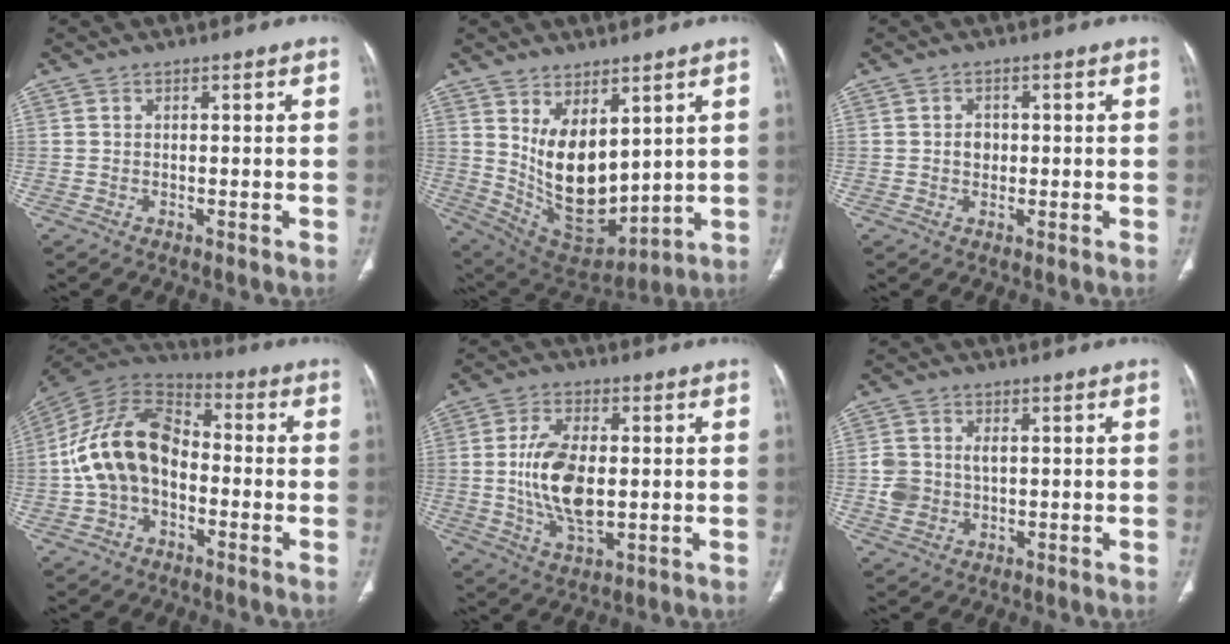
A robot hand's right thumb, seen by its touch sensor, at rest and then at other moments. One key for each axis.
{"total": 14.9, "fx": 3.9, "fy": 8.2, "fz": 11.8, "tx": -0.176, "ty": -0.039, "tz": 0.104}
{"total": 2.3, "fx": 0.0, "fy": 2.0, "fz": 1.2, "tx": -0.007, "ty": 0.004, "tz": 0.000}
{"total": 16.4, "fx": -2.3, "fy": 11.1, "fz": 11.8, "tx": -0.213, "ty": 0.044, "tz": -0.050}
{"total": 12.4, "fx": -0.2, "fy": 6.5, "fz": 10.6, "tx": -0.200, "ty": -0.005, "tz": 0.002}
{"total": 5.5, "fx": 0.2, "fy": 4.3, "fz": 3.4, "tx": -0.061, "ty": 0.005, "tz": 0.010}